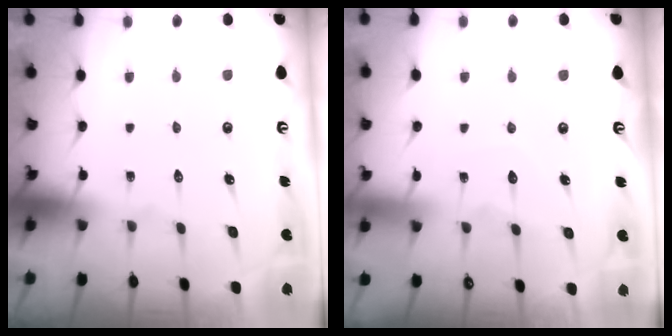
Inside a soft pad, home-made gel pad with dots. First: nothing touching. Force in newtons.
{"total": 4.5, "press": 4.5, "slide": 0.5}